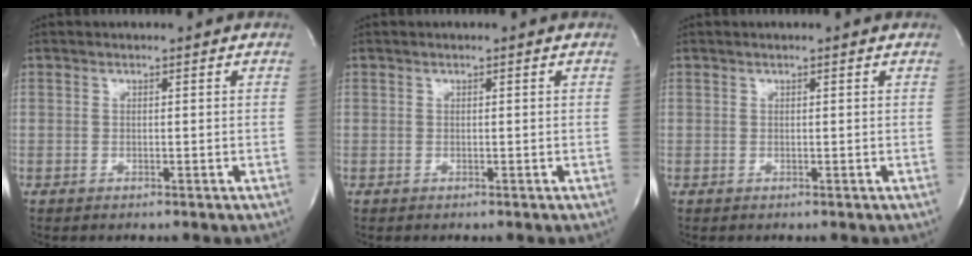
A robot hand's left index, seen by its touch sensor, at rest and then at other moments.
{"total": 0.0}
{"total": 0.8, "force": [0.7, -0.1, 0.4], "torque": [-0.009, 0.005, 0.009]}